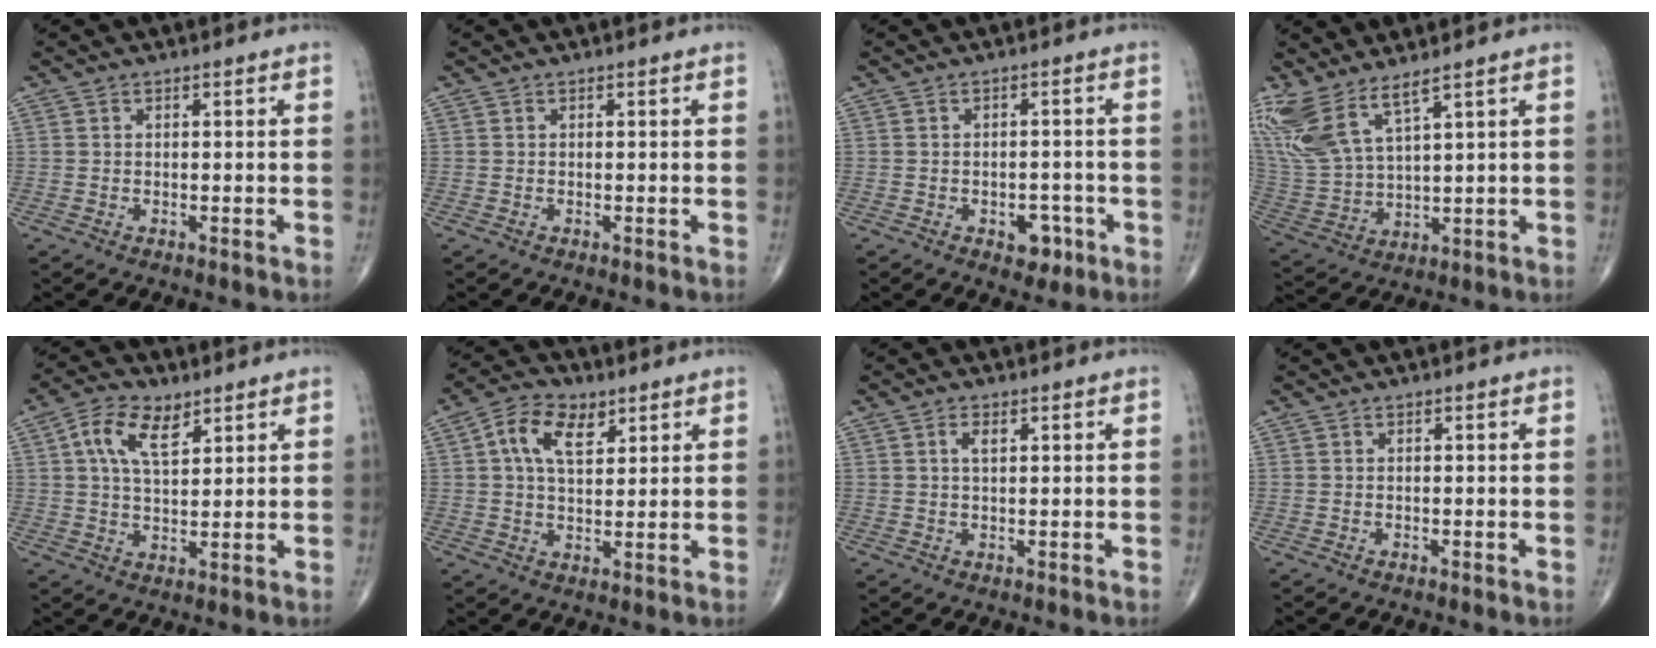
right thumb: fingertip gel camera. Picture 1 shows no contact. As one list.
[{"total": 0.0}, {"total": 4.4, "force": [-2.0, 2.8, 2.7], "torque": [-0.013, 0.013, -0.024]}, {"total": 12.4, "force": [8.4, 3.3, 8.4], "torque": [-0.194, -0.038, 0.188]}, {"total": 8.8, "force": [4.0, 4.5, 6.4], "torque": [-0.108, -0.007, 0.073]}, {"total": 9.1, "force": [3.7, 5.3, 6.4], "torque": [-0.101, -0.003, 0.061]}, {"total": 2.3, "force": [0.9, 1.1, 1.8], "torque": [-0.034, 0.000, 0.017]}, {"total": 0.0}]